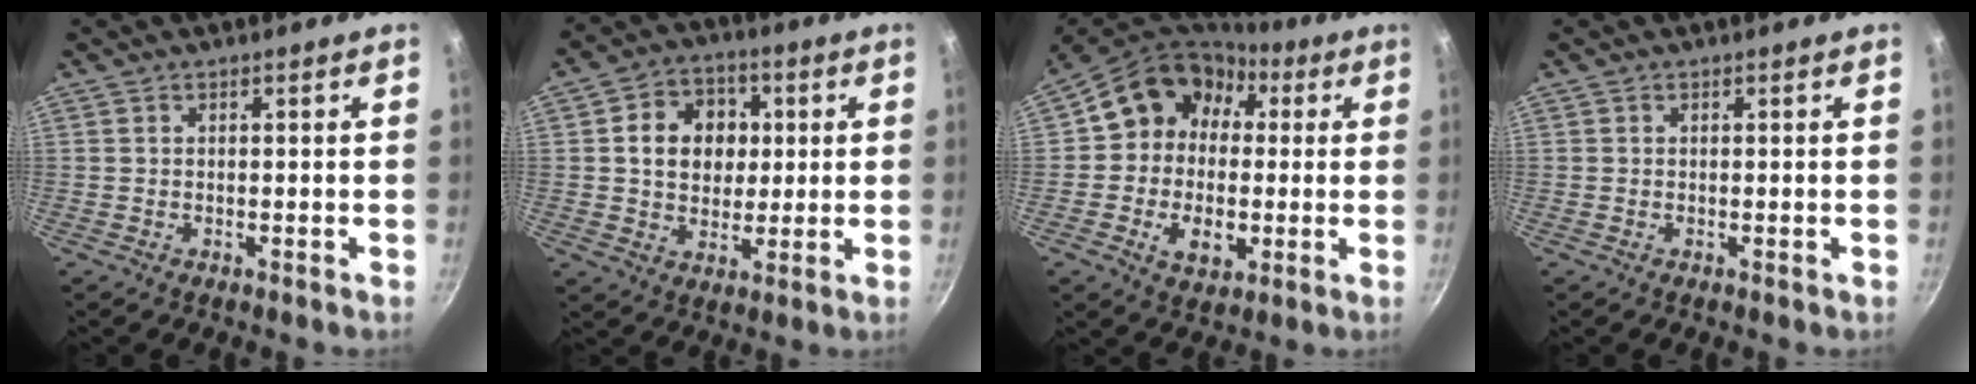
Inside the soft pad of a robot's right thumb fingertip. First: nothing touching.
{"total": 11.4, "force": [1.9, 9.5, 6.1], "torque": [-0.064, 0.007, 0.026]}
{"total": 17.7, "force": [1.8, 14.7, 9.7], "torque": [-0.136, 0.034, 0.024]}
{"total": 0.0}